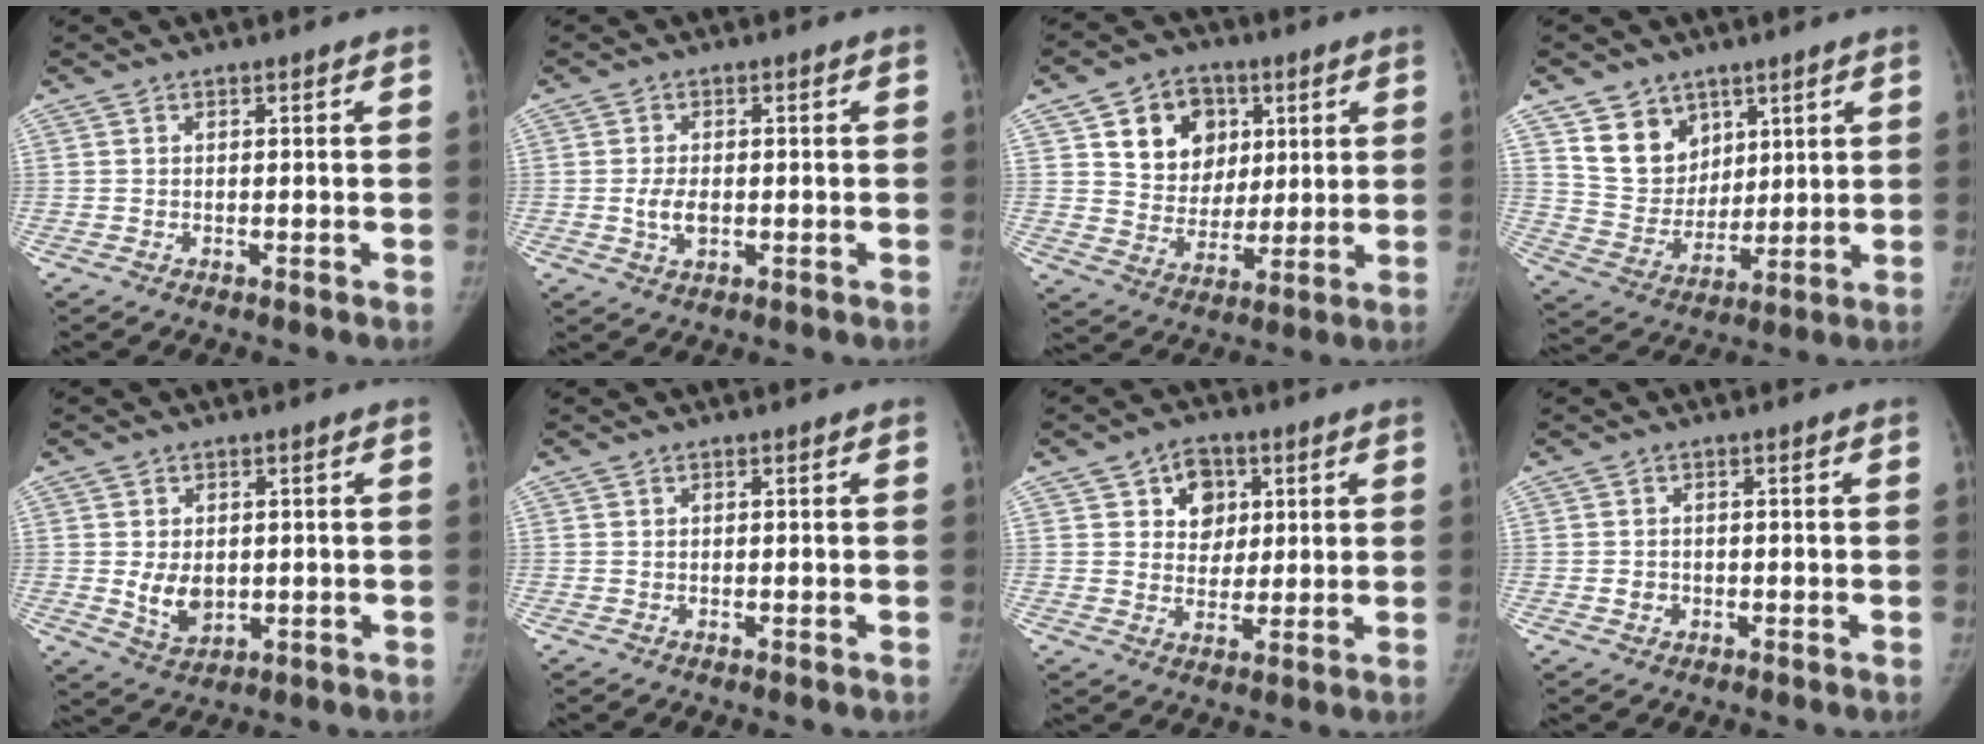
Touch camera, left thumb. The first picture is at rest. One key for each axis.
{"total": 3.7, "fx": -0.5, "fy": 2.2, "fz": 2.9, "tx": -0.053, "ty": -0.001, "tz": -0.009}
{"total": 13.5, "fx": 5.1, "fy": 10.9, "fz": 6.0, "tx": -0.049, "ty": -0.016, "tz": 0.091}
{"total": 11.3, "fx": 6.4, "fy": 8.6, "fz": 3.5, "tx": -0.024, "ty": -0.047, "tz": 0.133}
{"total": 5.9, "fx": 0.0, "fy": 4.3, "fz": 4.1, "tx": -0.051, "ty": -0.012, "tz": 0.013}
{"total": 0.0}
{"total": 7.6, "fx": 2.9, "fy": 6.1, "fz": 3.6, "tx": -0.016, "ty": -0.008, "tz": 0.045}
{"total": 1.8, "fx": -0.4, "fy": 1.6, "fz": 0.6, "tx": 0.000, "ty": 0.005, "tz": -0.005}